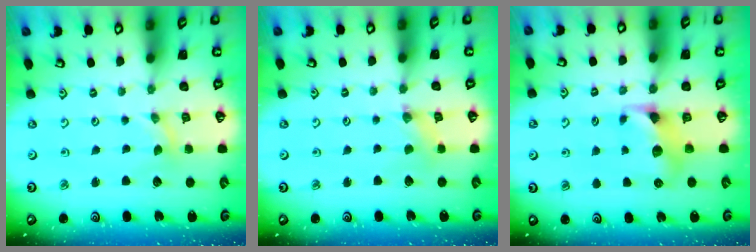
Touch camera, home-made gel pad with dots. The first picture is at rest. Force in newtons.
{"total": 1.5, "press": 1.4, "slide": 0.2}
{"total": 7.9, "press": 7.9, "slide": 0.8}